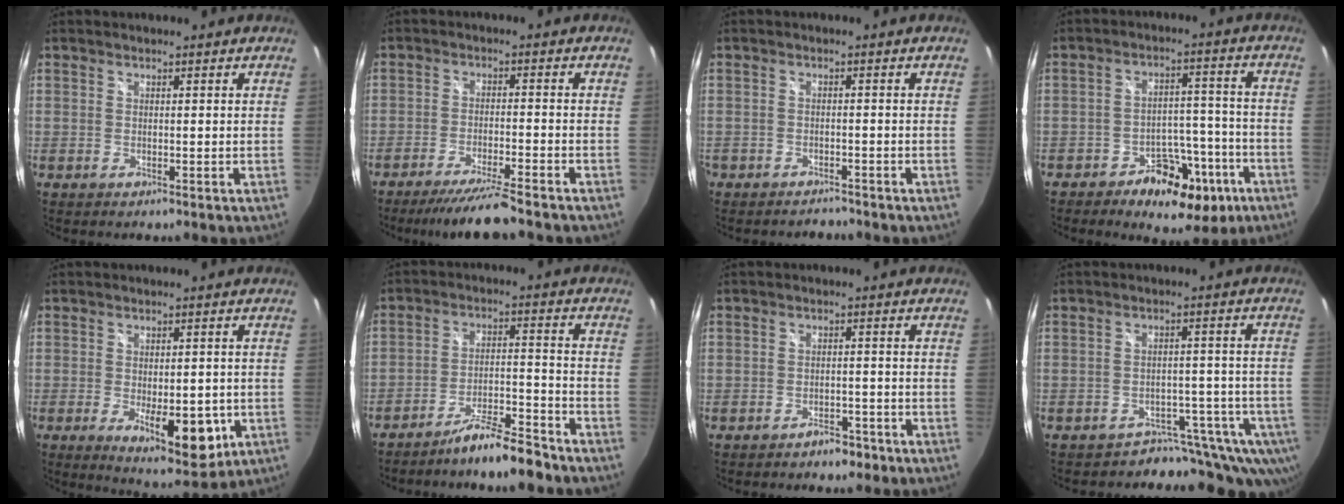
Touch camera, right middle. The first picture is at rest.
{"total": 9.1, "force": [-8.0, -0.2, 4.2], "torque": [-0.090, -0.014, -0.132]}
{"total": 2.9, "force": [-2.6, 1.3, -0.1], "torque": [-0.009, 0.002, -0.045]}
{"total": 12.3, "force": [-7.6, 7.5, 6.0], "torque": [-0.084, 0.029, -0.096]}
{"total": 11.4, "force": [-3.7, 5.0, 9.6], "torque": [-0.138, -0.023, -0.038]}
{"total": 8.1, "force": [-7.2, 0.6, 3.7], "torque": [-0.071, 0.013, -0.118]}
{"total": 3.2, "force": [-2.5, 1.8, 0.7], "torque": [-0.016, 0.011, -0.030]}
{"total": 10.6, "force": [-8.7, 5.6, 2.1], "torque": [-0.014, 0.017, -0.115]}